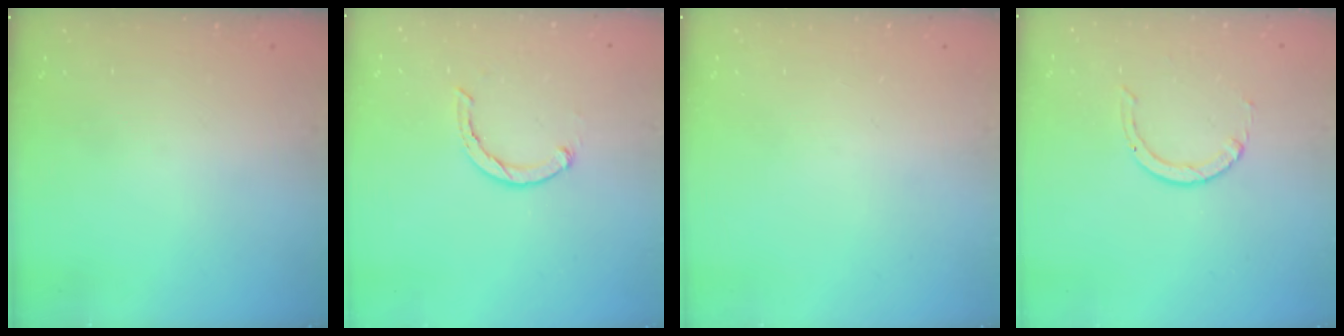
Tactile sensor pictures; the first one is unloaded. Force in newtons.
{"total": 1.9, "press": 1.9, "slide": 0.3}
{"total": 0.0}
{"total": 2.0, "press": 2.0, "slide": 0.2}